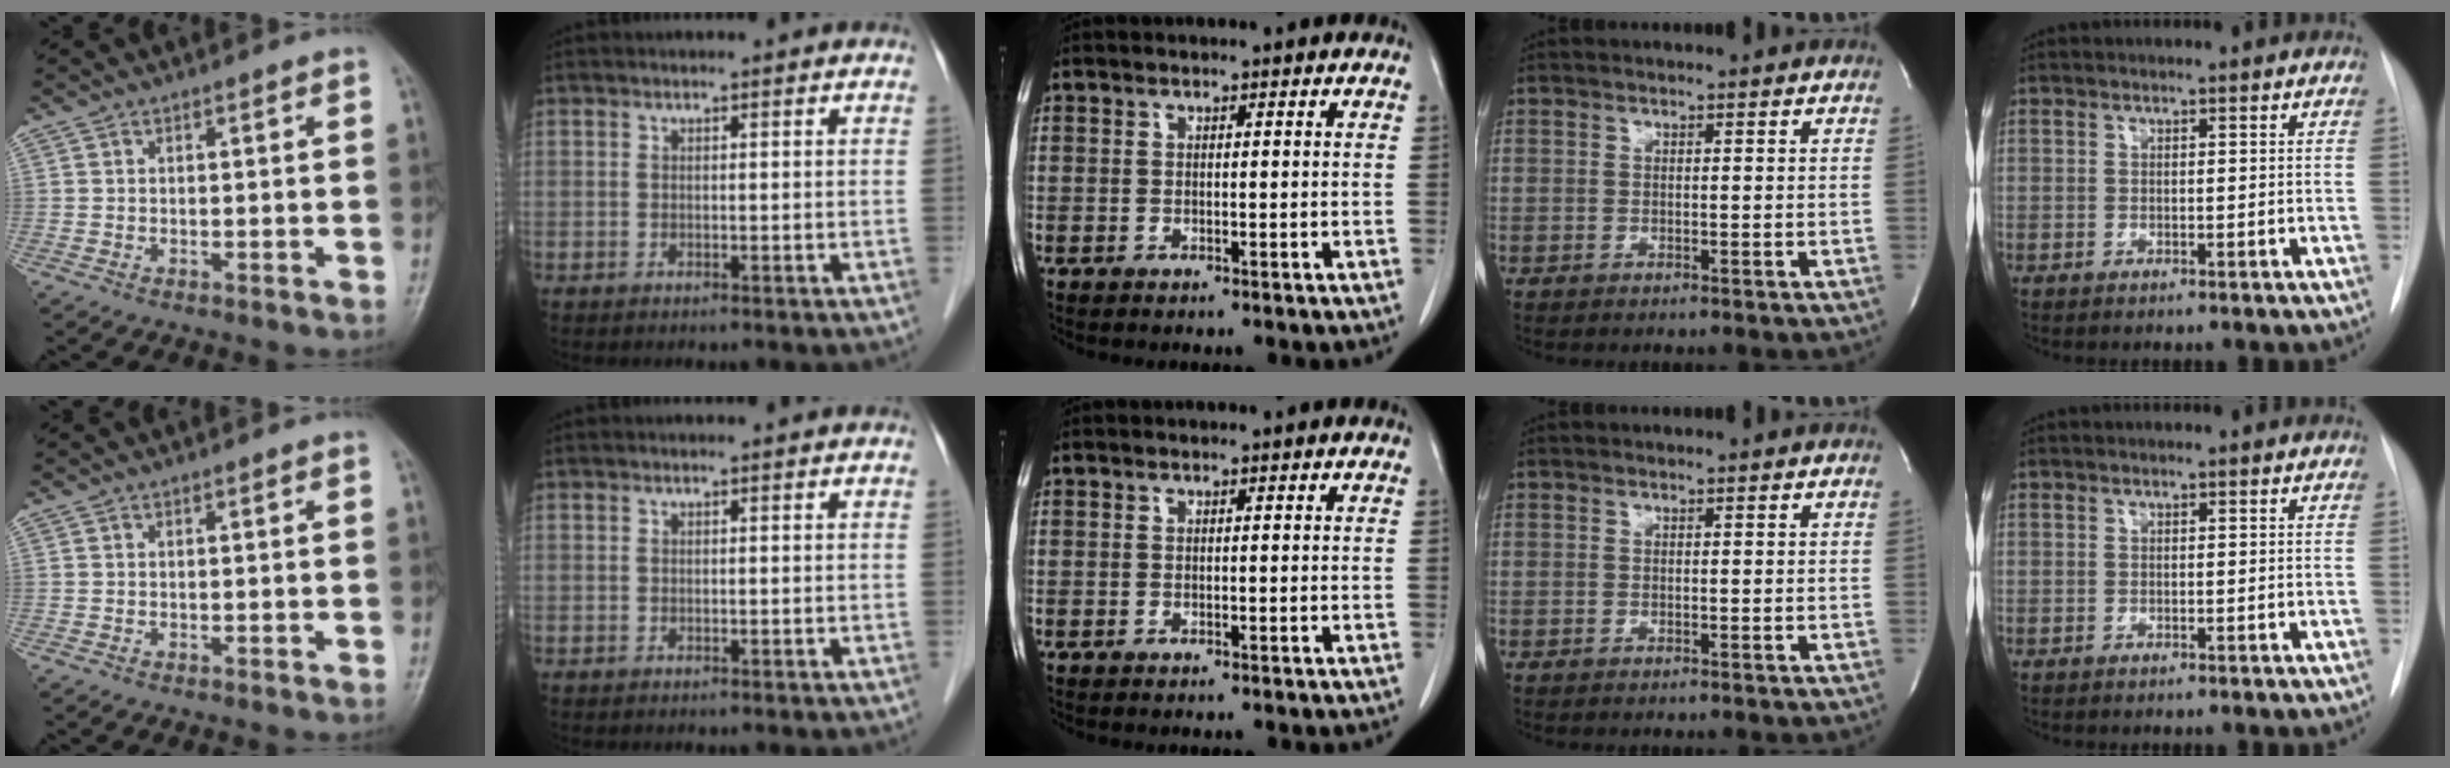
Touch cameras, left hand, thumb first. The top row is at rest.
{}